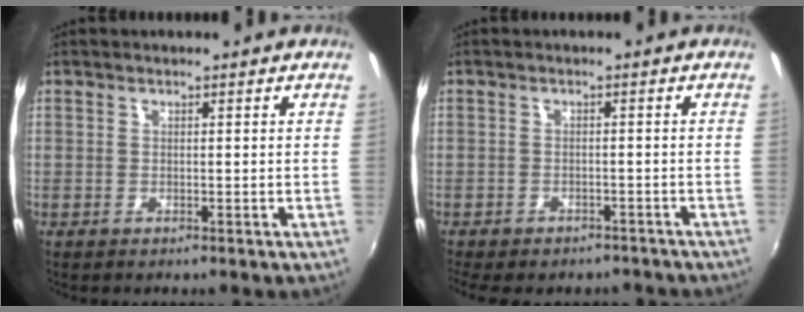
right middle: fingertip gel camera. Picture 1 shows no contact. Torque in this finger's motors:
{"motor_torque": [1.09, -1.04, 0.30, 0.13]}